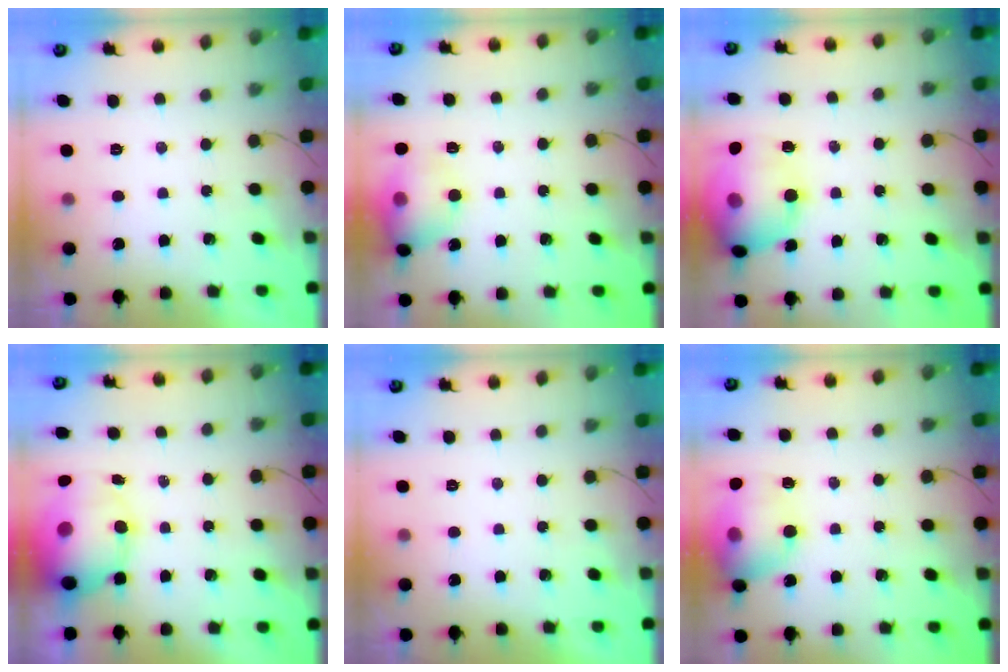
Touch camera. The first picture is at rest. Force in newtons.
{"total": 12.0, "press": 11.9, "slide": 1.8}
{"total": 17.4, "press": 17.2, "slide": 2.7}
{"total": 11.5, "press": 11.2, "slide": 2.4}
{"total": 0.0}
{"total": 16.2, "press": 16.1, "slide": 2.0}